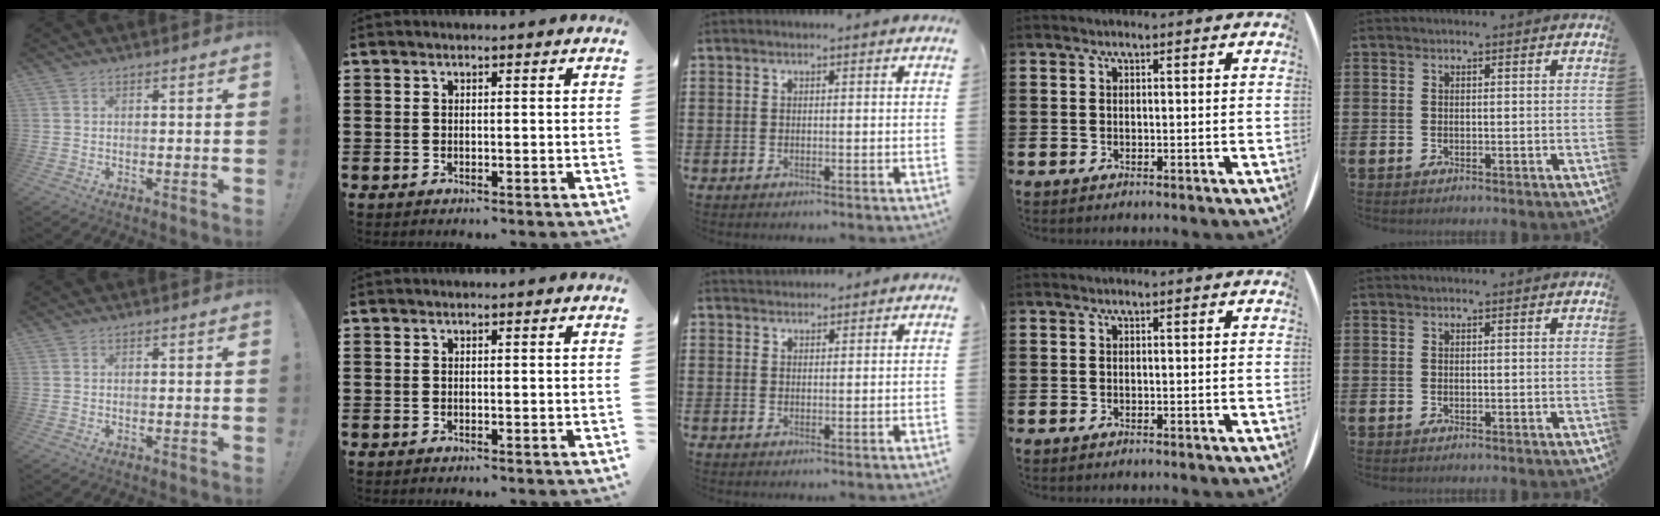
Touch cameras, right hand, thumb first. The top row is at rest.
{"middle": {"total": 1.5, "force": [1.4, 0.3, -0.2], "torque": [0.000, 0.002, 0.028]}}